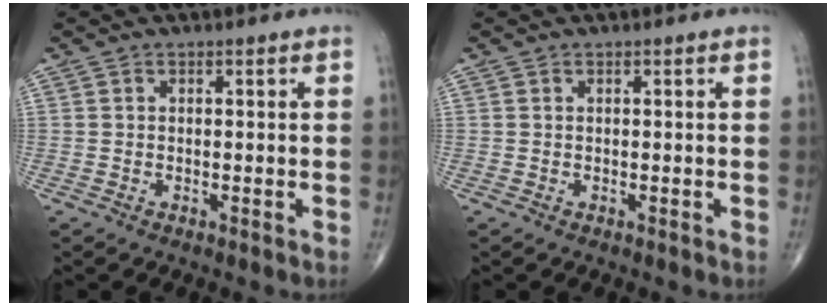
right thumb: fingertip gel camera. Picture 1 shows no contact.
{"total": 0.0}